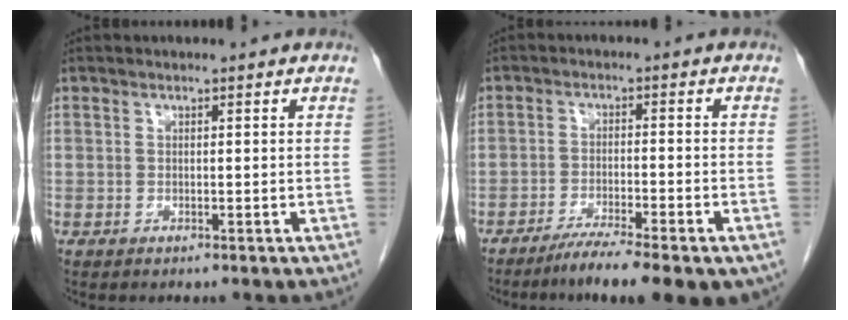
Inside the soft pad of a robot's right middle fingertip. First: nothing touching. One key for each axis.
{"total": 11.1, "fx": -8.0, "fy": 1.6, "fz": 7.6, "tx": -0.107, "ty": -0.013, "tz": -0.120}